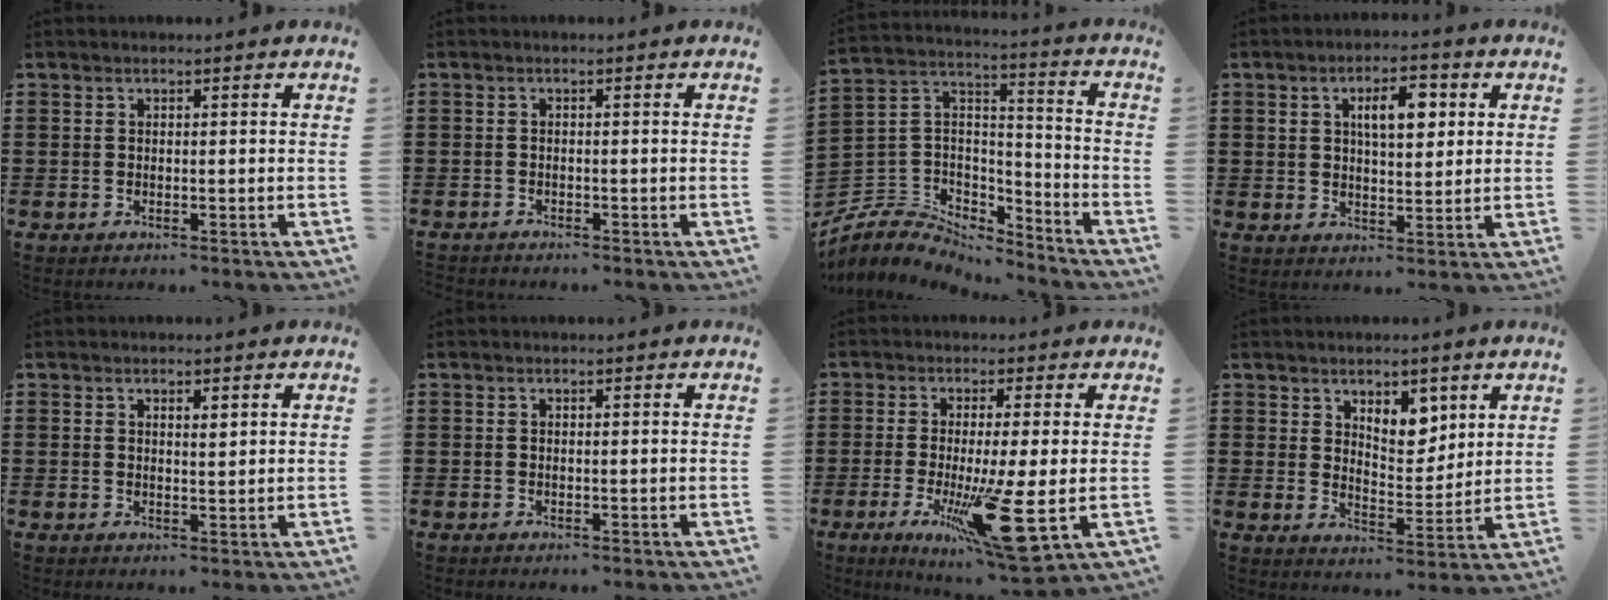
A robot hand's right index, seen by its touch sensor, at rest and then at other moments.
{"total": 0.9, "force": [-0.9, 0.0, -0.1], "torque": [-0.001, 0.001, -0.020]}
{"total": 5.4, "force": [-4.7, 2.8, 0.1], "torque": [-0.037, -0.015, -0.101]}
{"total": 6.4, "force": [2.1, 2.8, 5.3], "torque": [-0.089, 0.003, 0.028]}
{"total": 1.3, "force": [0.9, 0.4, 0.8], "torque": [-0.008, 0.001, 0.014]}
{"total": 0.0}
{"total": 14.0, "force": [-3.7, 1.7, 13.4], "torque": [-0.206, -0.036, -0.058]}
{"total": 5.5, "force": [4.0, 2.9, 2.4], "torque": [-0.044, -0.012, 0.070]}